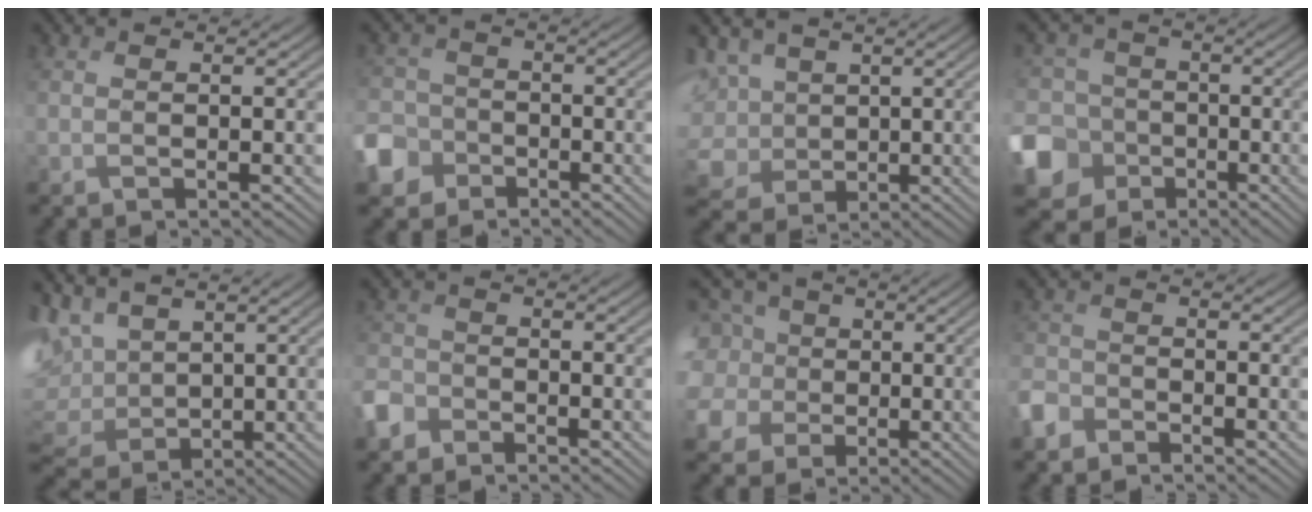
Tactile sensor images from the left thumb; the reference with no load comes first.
{"total": 7.2, "force": [-3.8, 5.6, 2.5], "torque": [-0.076, -0.011, -0.092]}
{"total": 6.0, "force": [0.1, 5.2, 2.9], "torque": [-0.110, -0.011, -0.007]}
{"total": 11.8, "force": [-4.2, 10.0, 4.5], "torque": [-0.146, -0.019, -0.103]}
{"total": 10.5, "force": [2.9, 6.9, 7.5], "torque": [-0.209, -0.010, 0.058]}
{"total": 4.2, "force": [-2.8, 2.9, 1.2], "torque": [-0.038, -0.002, -0.071]}
{"total": 11.1, "force": [0.0, 9.9, 5.1], "torque": [-0.188, 0.015, -0.027]}
{"total": 3.7, "force": [-2.7, 2.4, 1.0], "torque": [-0.032, -0.002, -0.068]}